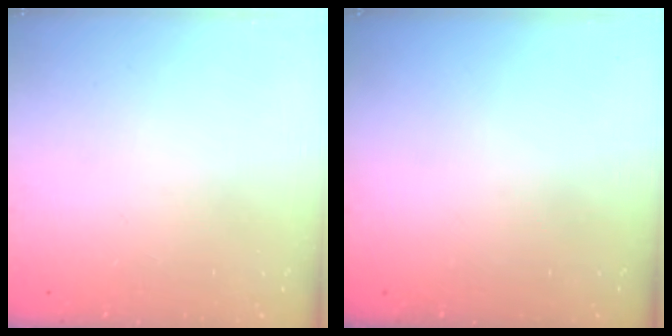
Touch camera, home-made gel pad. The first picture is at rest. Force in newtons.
{"total": 0.0}